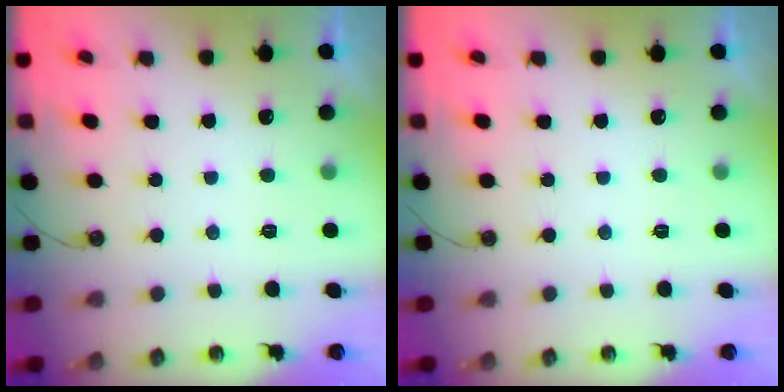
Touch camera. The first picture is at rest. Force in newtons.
{"total": 0.0}